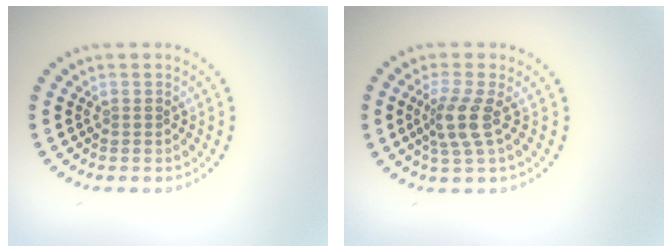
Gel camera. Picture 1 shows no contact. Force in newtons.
{"total": 2.9, "press": 2.3, "slide": 1.8}